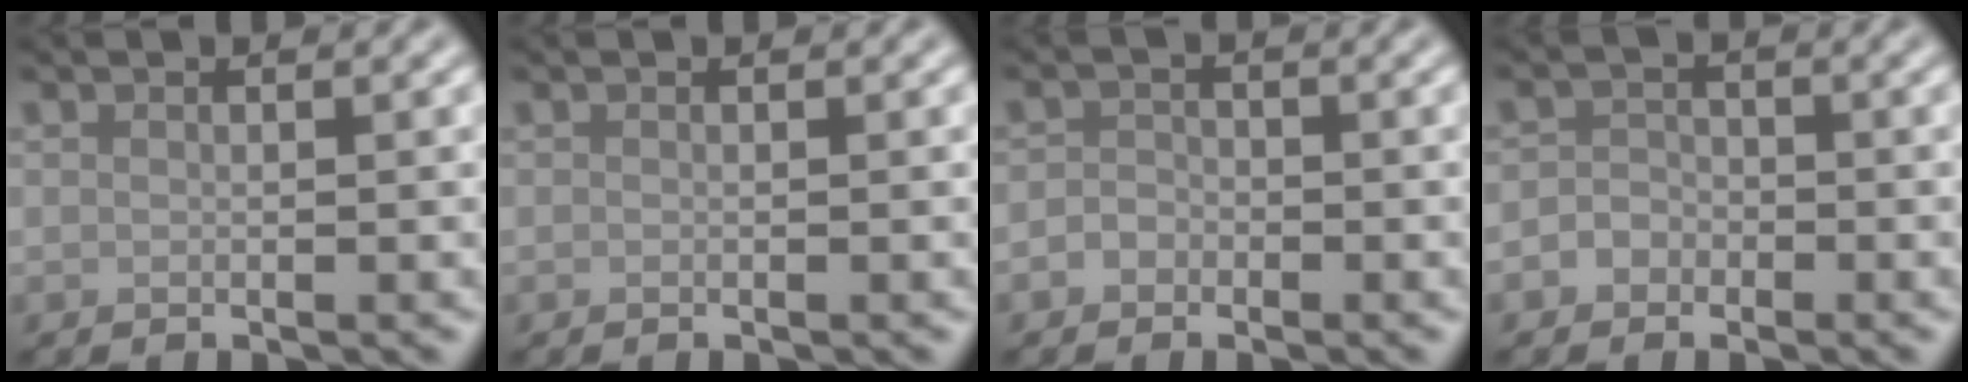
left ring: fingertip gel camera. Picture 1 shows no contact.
{"total": 0.0}
{"total": 1.3, "force": [-0.7, 1.1, 0.3], "torque": [0.000, 0.001, -0.016]}
{"total": 1.6, "force": [-0.9, 1.3, 0.3], "torque": [0.001, 0.003, -0.020]}